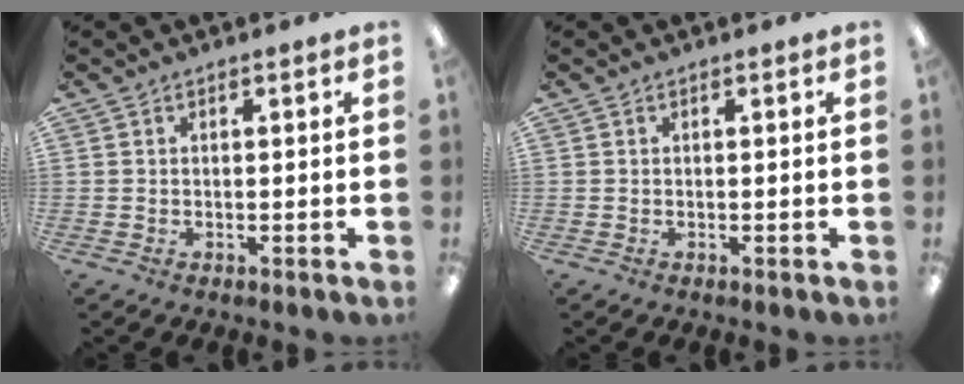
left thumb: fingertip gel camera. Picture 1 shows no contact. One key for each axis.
{"total": 0.0}